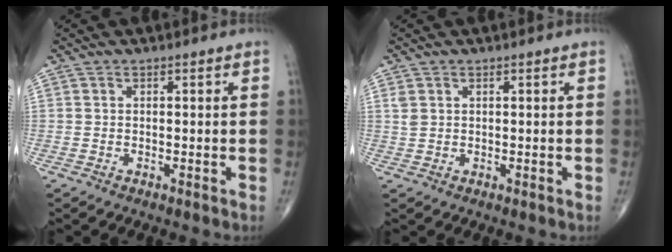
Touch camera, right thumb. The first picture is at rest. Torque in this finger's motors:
{"motor_torque": [-0.10, -0.08, 0.27, 0.13, 0.00]}